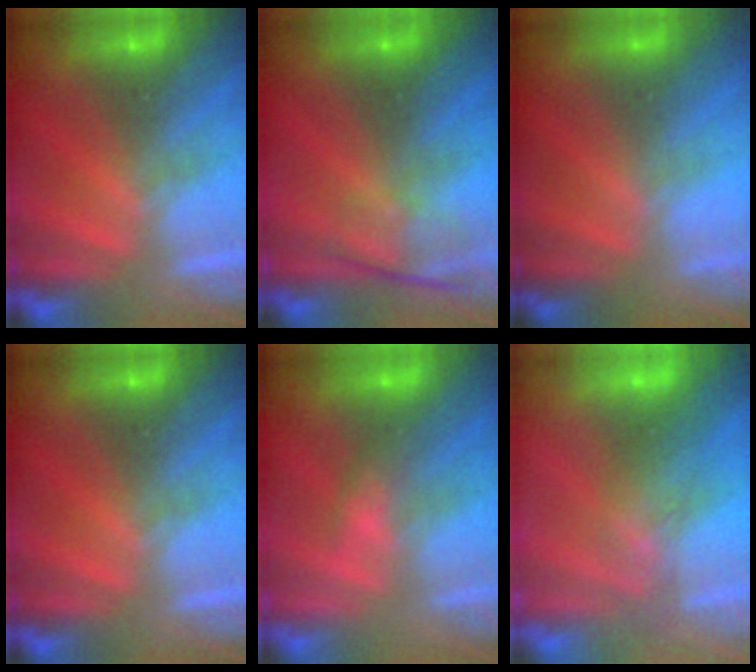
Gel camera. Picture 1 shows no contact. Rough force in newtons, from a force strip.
{"total": 2.4}
{"total": 2.4}
{"total": 0.0}
{"total": 2.6}
{"total": 2.6}